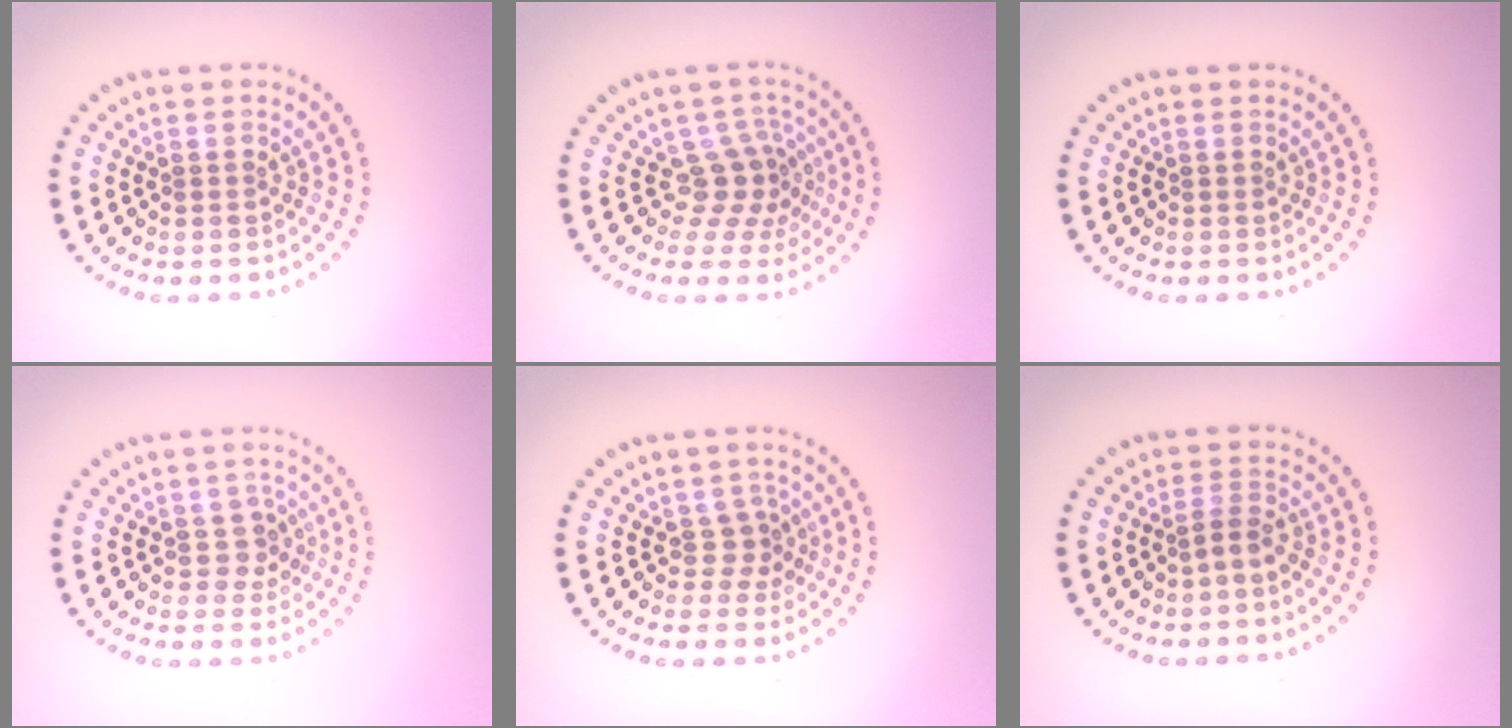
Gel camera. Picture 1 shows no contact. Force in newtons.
{"total": 3.1, "press": 2.2, "slide": 2.2}
{"total": 0.0}
{"total": 1.7, "press": 1.4, "slide": 1.0}
{"total": 1.9, "press": 1.3, "slide": 1.5}
{"total": 1.5, "press": 1.0, "slide": 1.2}